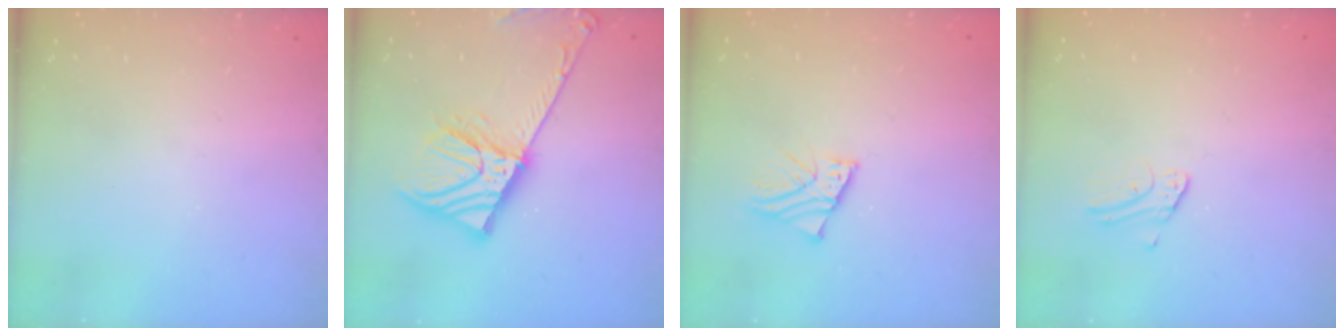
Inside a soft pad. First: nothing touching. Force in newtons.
{"total": 15.5, "press": 15.2, "slide": 3.0}
{"total": 2.5, "press": 2.5, "slide": 0.1}
{"total": 2.7, "press": 2.7, "slide": 0.2}